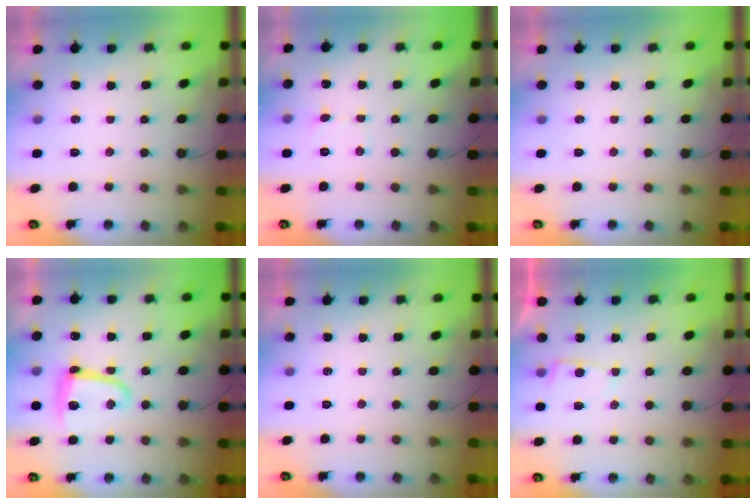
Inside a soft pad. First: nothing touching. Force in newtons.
{"total": 2.9, "press": 2.9, "slide": 0.3}
{"total": 0.0}
{"total": 10.2, "press": 10.2, "slide": 0.4}
{"total": 0.0}
{"total": 2.7, "press": 2.7, "slide": 0.4}